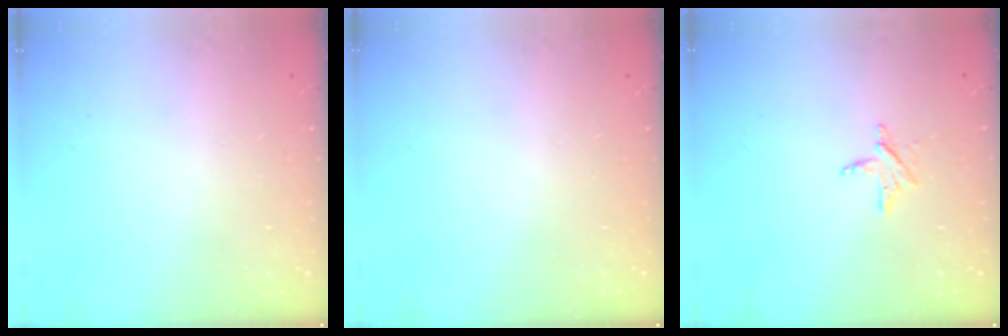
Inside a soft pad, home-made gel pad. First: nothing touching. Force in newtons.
{"total": 0.0}
{"total": 4.0, "press": 4.0, "slide": 0.3}